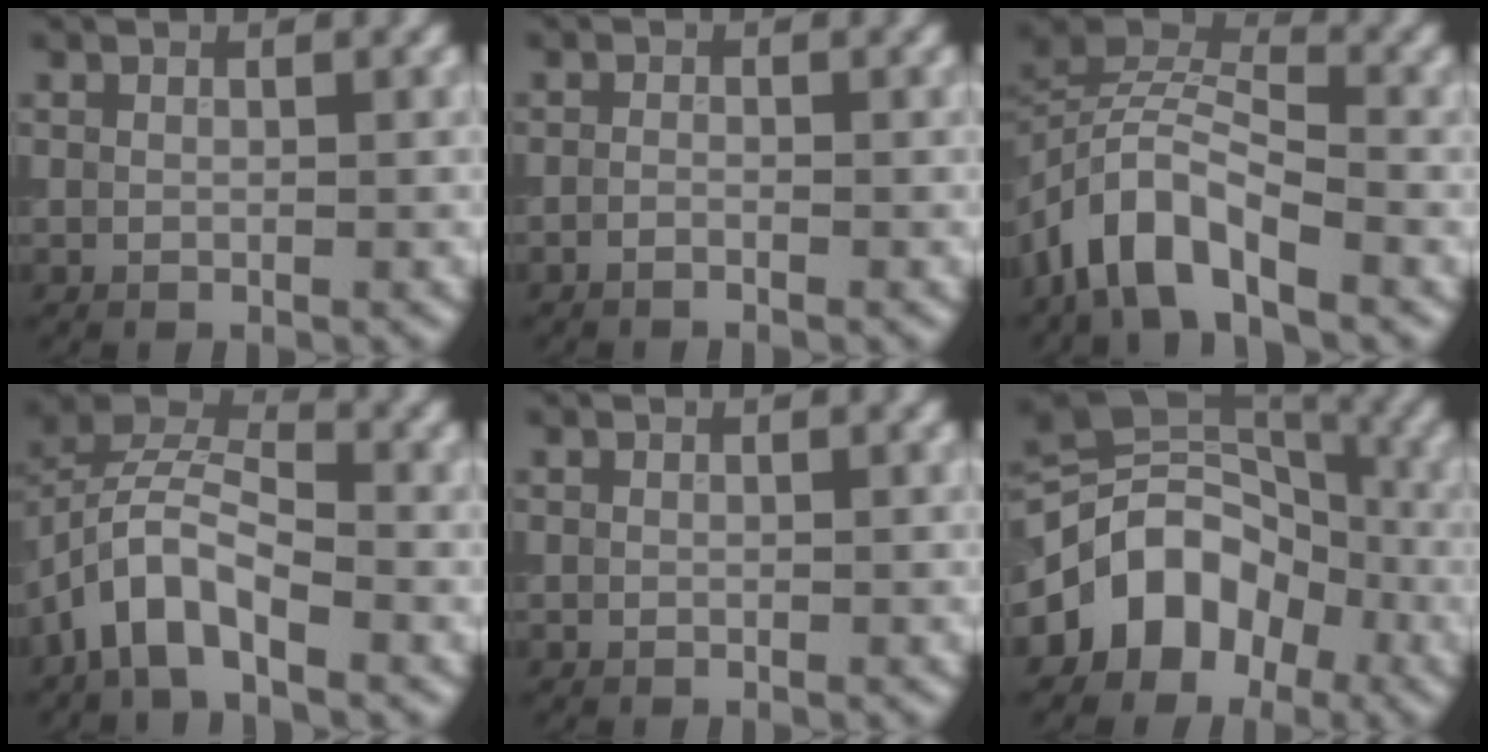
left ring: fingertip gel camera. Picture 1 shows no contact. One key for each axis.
{"total": 0.7, "fx": -0.6, "fy": 0.1, "fz": 0.4, "tx": -0.008, "ty": 0.000, "tz": -0.013}
{"total": 6.3, "fx": -3.8, "fy": 2.7, "fz": 4.3, "tx": -0.068, "ty": 0.005, "tz": -0.080}
{"total": 5.9, "fx": -3.2, "fy": 2.6, "fz": 4.2, "tx": -0.075, "ty": 0.011, "tz": -0.070}
{"total": 0.0}
{"total": 8.1, "fx": -3.2, "fy": 6.3, "fz": 4.1, "tx": -0.043, "ty": 0.016, "tz": -0.071}